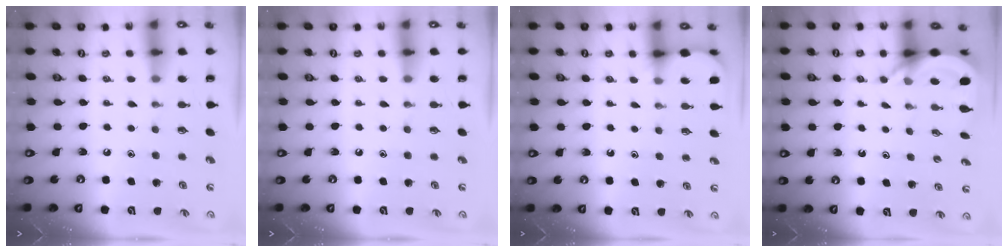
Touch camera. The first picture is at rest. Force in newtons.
{"total": 0.0}
{"total": 2.8, "press": 2.8, "slide": 0.3}
{"total": 5.1, "press": 5.1, "slide": 0.7}